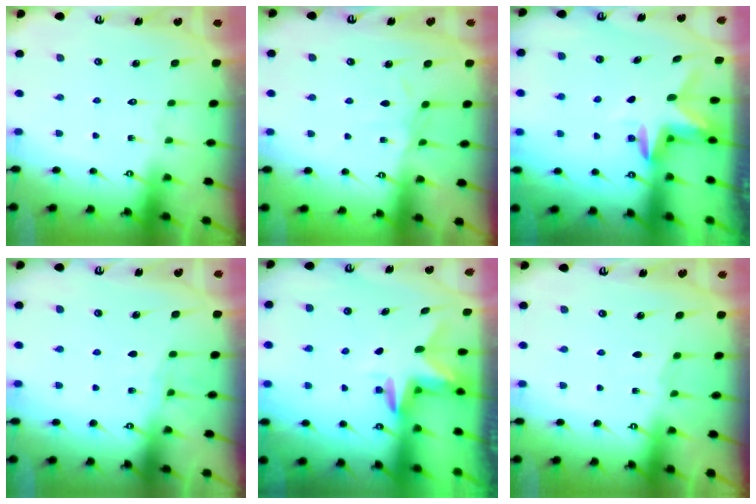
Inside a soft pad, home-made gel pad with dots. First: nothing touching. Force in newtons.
{"total": 2.8, "press": 2.8, "slide": 0.5}
{"total": 3.1, "press": 3.1, "slide": 0.3}
{"total": 6.5, "press": 6.5, "slide": 0.6}
{"total": 2.9, "press": 2.9, "slide": 0.3}
{"total": 2.3, "press": 2.2, "slide": 0.4}